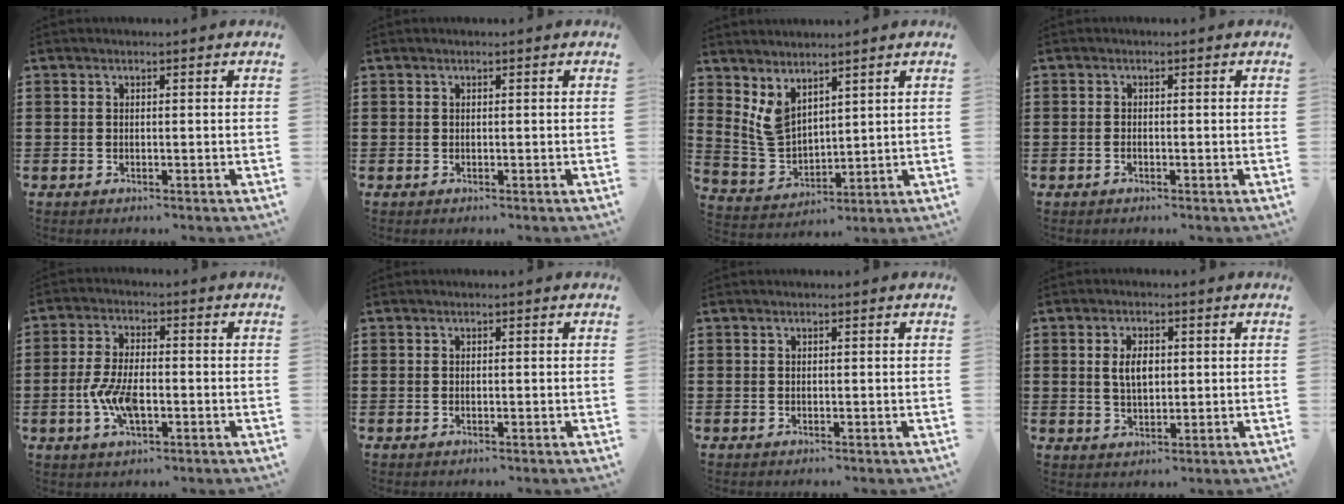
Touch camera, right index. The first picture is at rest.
{"total": 0.0}
{"total": 4.8, "force": [3.4, 2.5, 2.3], "torque": [-0.068, -0.009, 0.064]}
{"total": 0.7, "force": [-0.4, 0.1, 0.5], "torque": [-0.011, -0.006, -0.007]}
{"total": 6.9, "force": [-1.9, 3.0, 5.9], "torque": [-0.134, -0.003, -0.038]}
{"total": 0.0}
{"total": 0.0}
{"total": 3.8, "force": [0.5, 2.0, 3.2], "torque": [-0.059, 0.004, 0.006]}